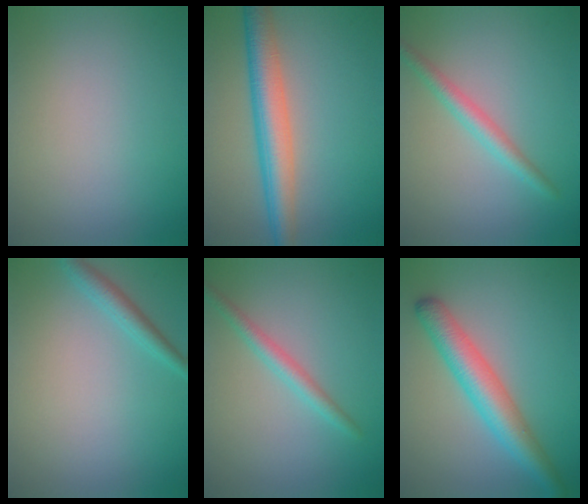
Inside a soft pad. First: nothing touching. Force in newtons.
{"total": 5.8, "press": 5.8, "slide": 0.1}
{"total": 2.5, "press": 2.5, "slide": 0.0}
{"total": 1.8, "press": 1.8, "slide": 0.0}
{"total": 2.2, "press": 2.2, "slide": 0.1}
{"total": 5.5, "press": 5.5, "slide": 0.3}